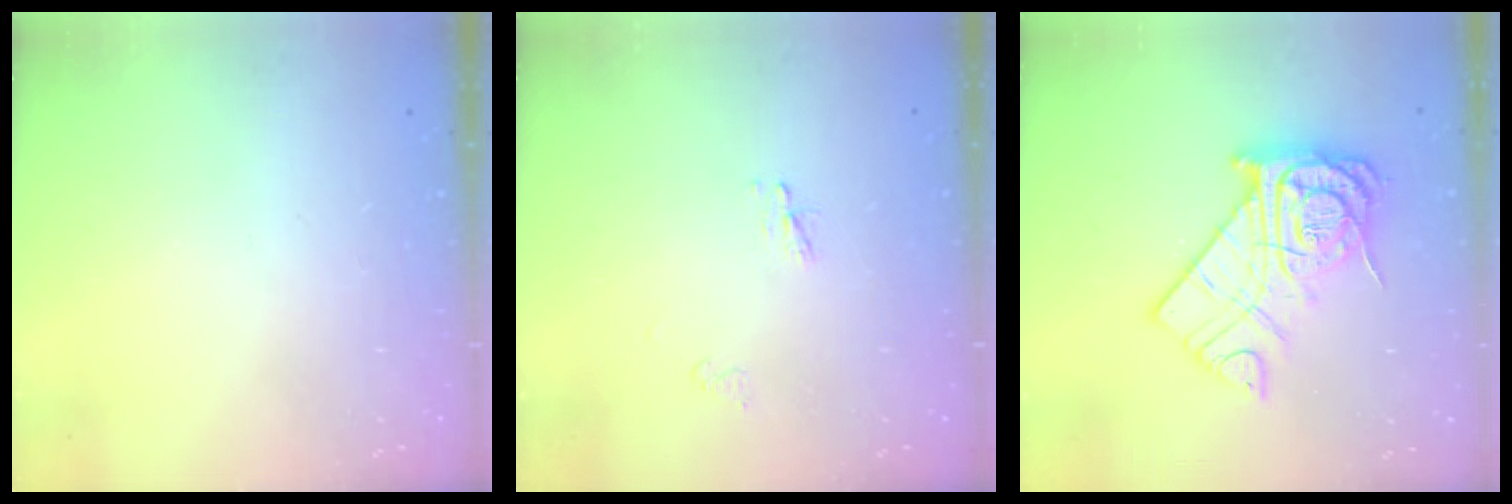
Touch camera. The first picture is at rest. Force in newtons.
{"total": 2.3, "press": 2.2, "slide": 0.2}
{"total": 16.8, "press": 16.7, "slide": 1.7}